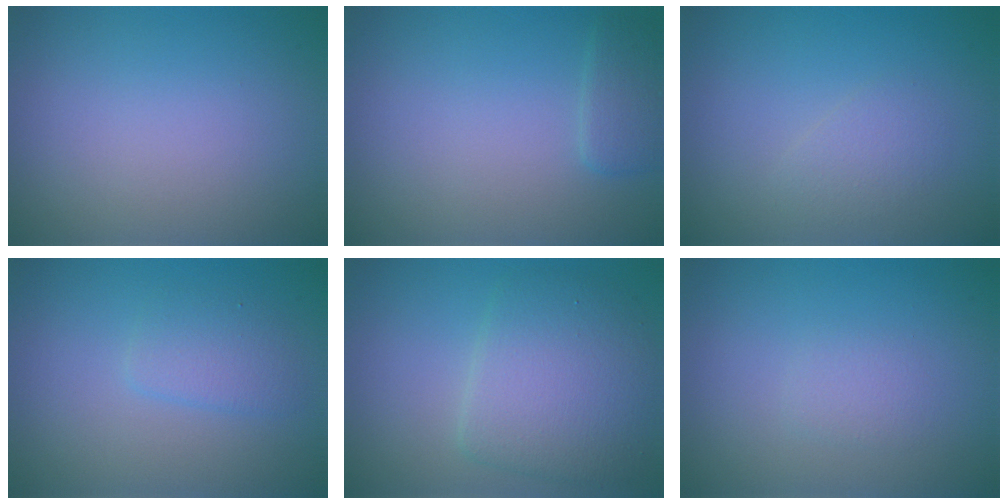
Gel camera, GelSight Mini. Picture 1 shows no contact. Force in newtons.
{"total": 1.6, "press": 1.6, "slide": 0.1}
{"total": 1.4, "press": 1.4, "slide": 0.1}
{"total": 1.9, "press": 1.9, "slide": 0.2}
{"total": 5.7, "press": 5.7, "slide": 0.1}
{"total": 1.0, "press": 1.0, "slide": 0.0}